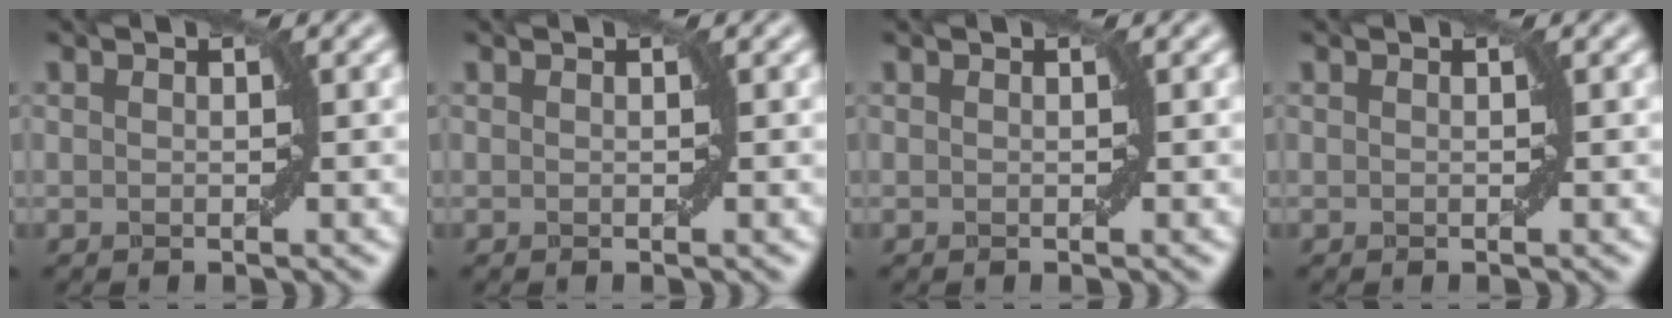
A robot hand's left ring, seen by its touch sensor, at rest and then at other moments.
{"total": 0.0}
{"total": 0.0}
{"total": 0.0}